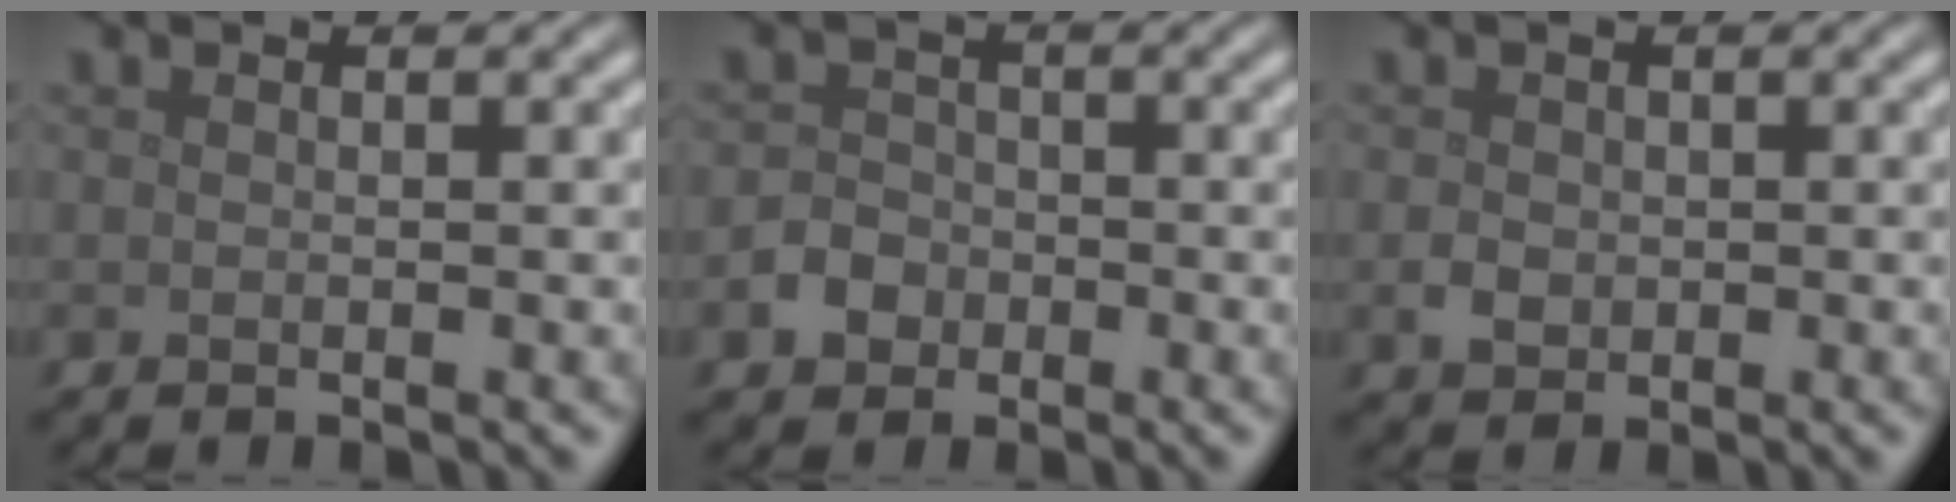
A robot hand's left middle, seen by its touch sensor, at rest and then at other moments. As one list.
[{"total": 2.5, "force": [-1.1, 2.2, 0.8], "torque": [-0.003, 0.001, -0.025]}, {"total": 1.7, "force": [-0.2, 1.5, 0.7], "torque": [-0.011, -0.004, -0.006]}]